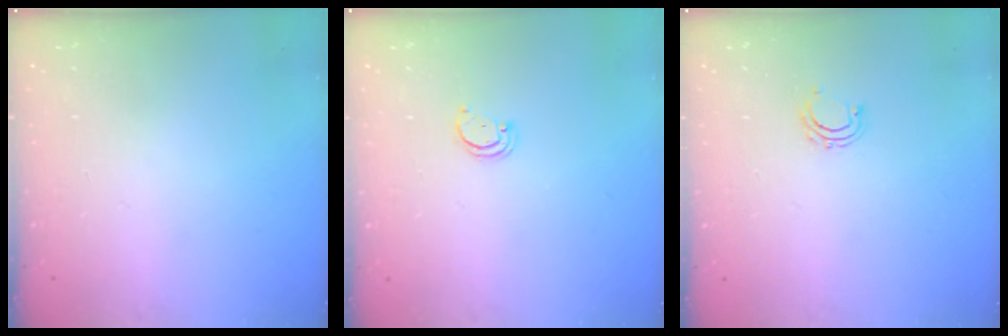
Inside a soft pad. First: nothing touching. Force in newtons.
{"total": 1.5, "press": 1.5, "slide": 0.1}
{"total": 5.3, "press": 5.2, "slide": 1.1}